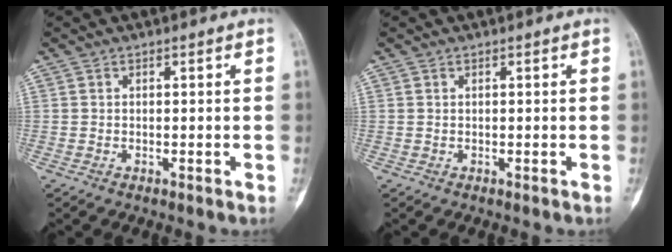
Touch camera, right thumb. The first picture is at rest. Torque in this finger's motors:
{"motor_torque": [0.07, 0.07, 0.00, 0.00, 0.00]}